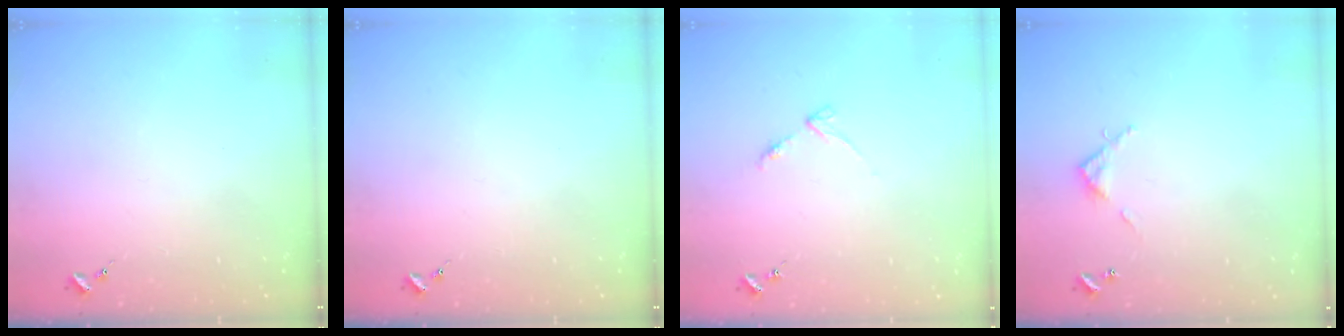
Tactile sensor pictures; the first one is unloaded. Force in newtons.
{"total": 0.0}
{"total": 4.0, "press": 4.0, "slide": 0.6}
{"total": 3.9, "press": 3.9, "slide": 0.3}